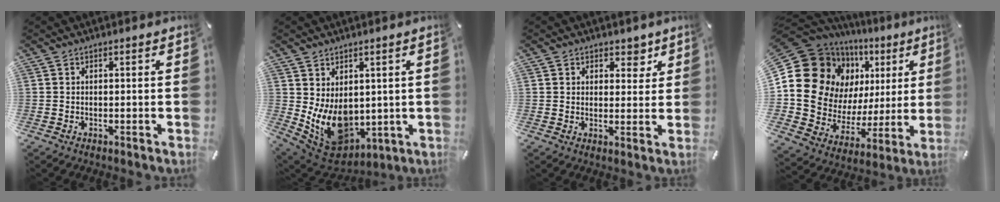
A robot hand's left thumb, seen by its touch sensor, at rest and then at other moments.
{"total": 11.7, "force": [0.1, 9.5, 6.8], "torque": [-0.129, -0.019, 0.013]}
{"total": 4.8, "force": [2.5, 4.0, 1.0], "torque": [0.013, -0.016, 0.035]}
{"total": 20.5, "force": [7.9, 16.3, 9.5], "torque": [-0.157, -0.063, 0.166]}